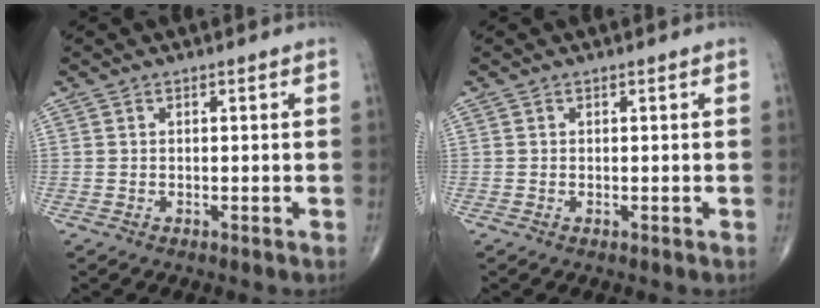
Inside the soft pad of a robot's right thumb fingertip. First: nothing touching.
{"total": 0.0}